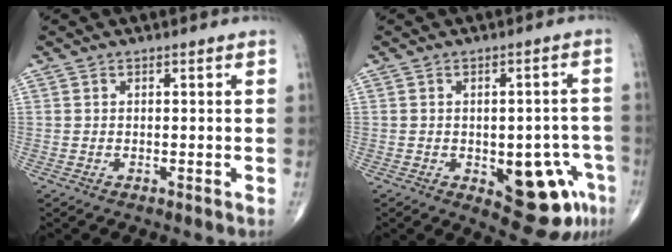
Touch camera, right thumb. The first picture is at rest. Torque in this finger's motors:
{"motor_torque": [1.50, 1.33, 0.66, -0.78, 0.28]}